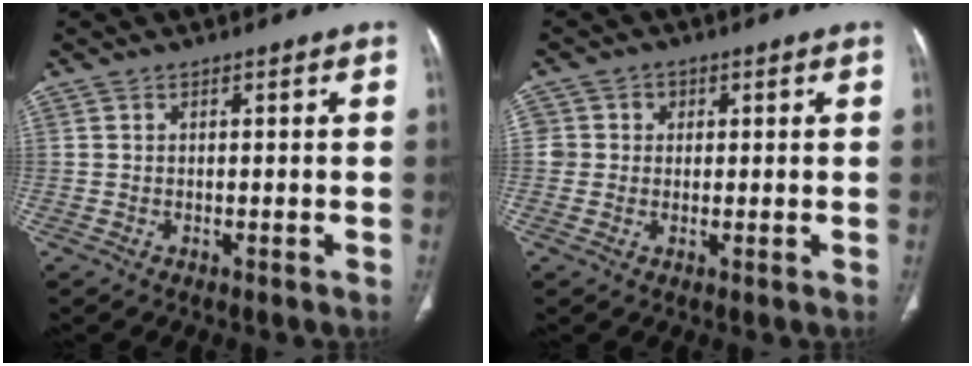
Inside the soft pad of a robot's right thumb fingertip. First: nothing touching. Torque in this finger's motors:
{"motor_torque": [-0.43, -0.21, 0.01, 0.55, -0.09]}